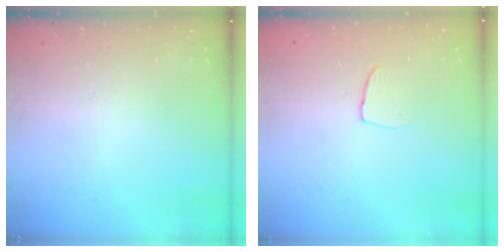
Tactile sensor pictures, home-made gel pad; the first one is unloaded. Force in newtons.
{"total": 3.6, "press": 3.6, "slide": 0.3}